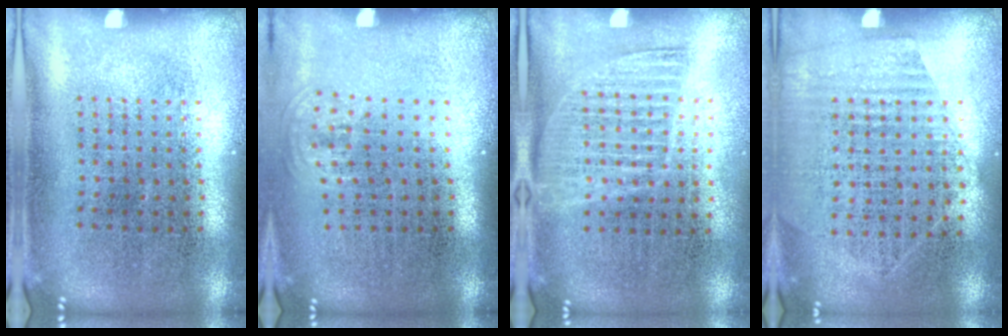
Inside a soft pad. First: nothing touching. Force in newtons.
{"total": 0.7, "press": 0.5, "slide": 0.4}
{"total": 1.3, "press": 1.2, "slide": 0.7}
{"total": 1.3, "press": 1.1, "slide": 0.7}